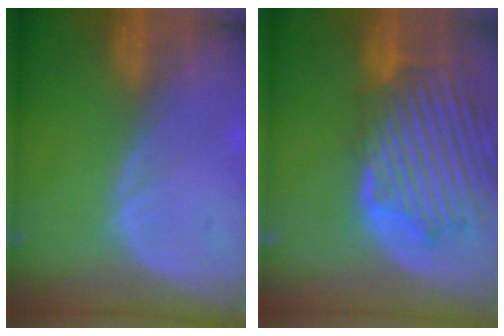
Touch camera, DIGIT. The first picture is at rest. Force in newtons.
{"total": 13.7, "press": 11.8, "slide": 6.9}